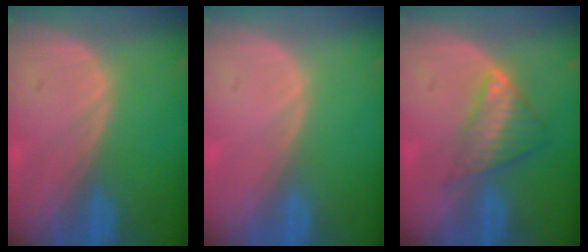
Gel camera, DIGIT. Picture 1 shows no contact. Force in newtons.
{"total": 0.0}
{"total": 6.1, "press": 5.3, "slide": 3.1}